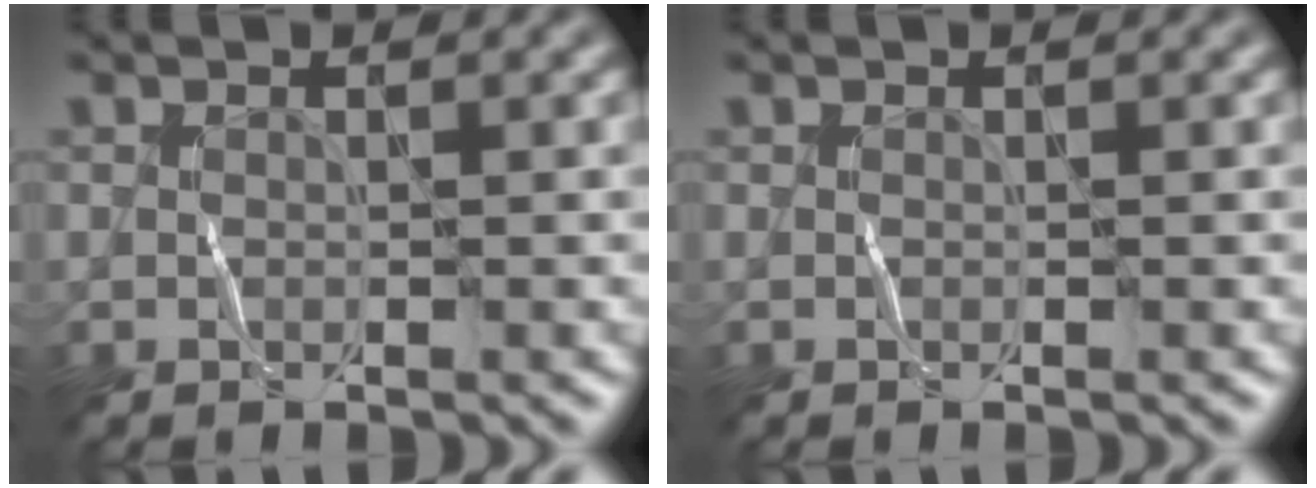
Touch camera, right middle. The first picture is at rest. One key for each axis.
{"total": 0.0}